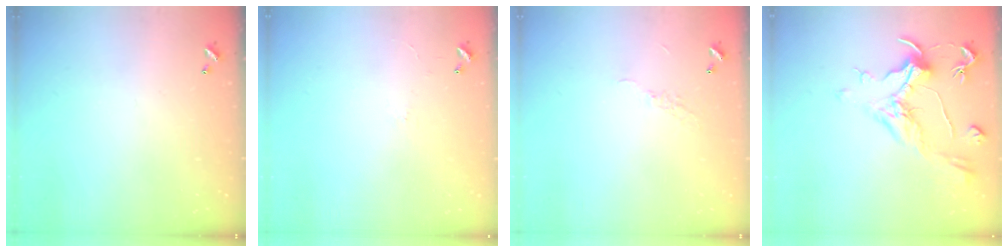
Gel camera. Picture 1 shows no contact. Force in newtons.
{"total": 1.8, "press": 1.7, "slide": 0.4}
{"total": 5.6, "press": 5.6, "slide": 0.7}
{"total": 1.1, "press": 0.1, "slide": 1.1}